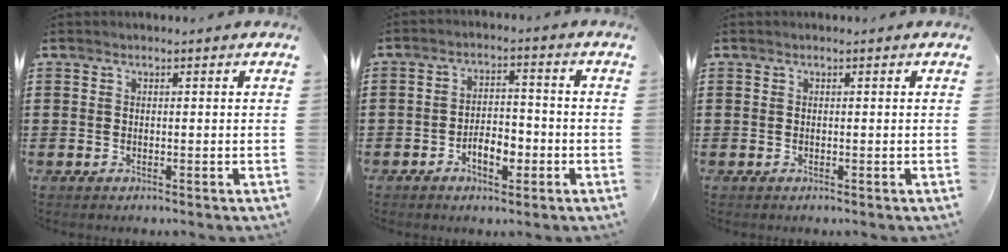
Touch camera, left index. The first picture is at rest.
{"total": 4.8, "force": [-2.3, 2.4, 3.6], "torque": [-0.053, 0.003, -0.043]}
{"total": 0.0}